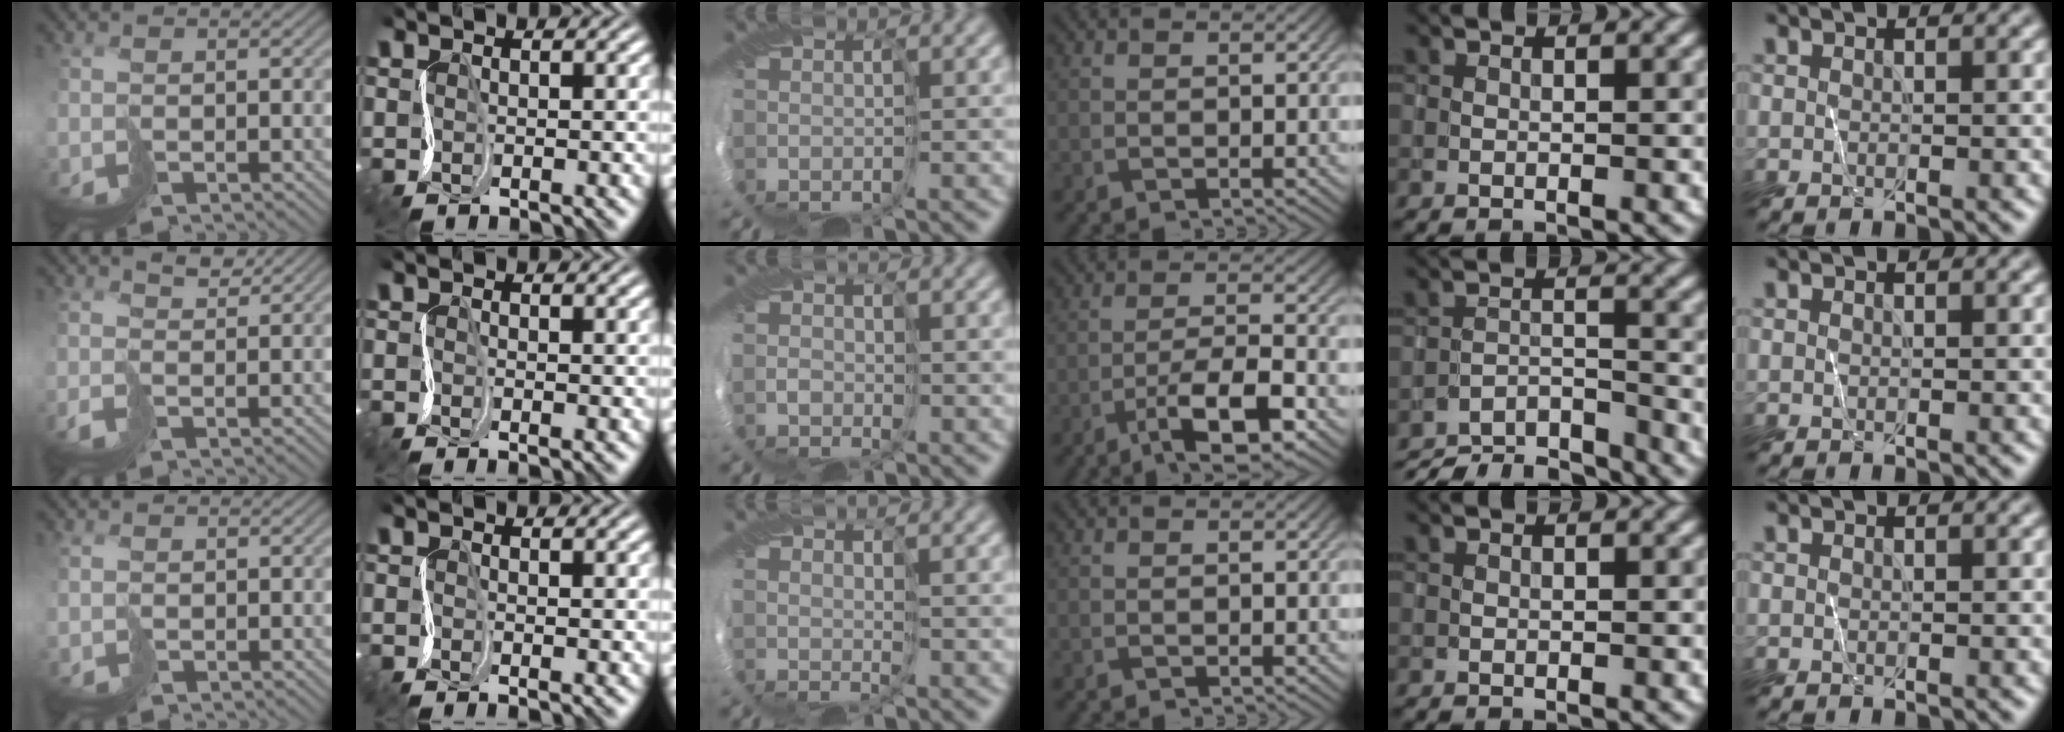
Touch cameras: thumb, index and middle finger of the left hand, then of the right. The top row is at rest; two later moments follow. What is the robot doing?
{"motion": "cut", "object": "bubble wrap"}